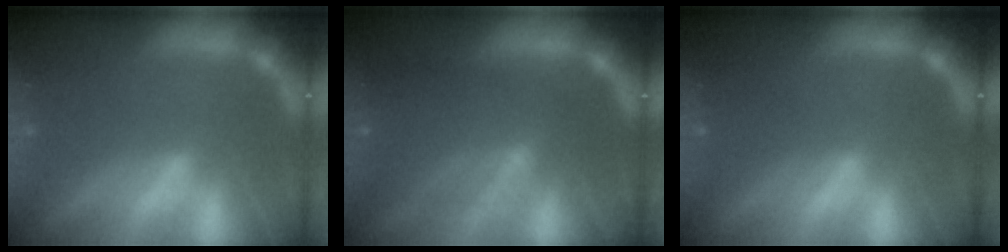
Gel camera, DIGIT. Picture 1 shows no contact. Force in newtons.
{"total": 7.5}
{"total": 1.4}